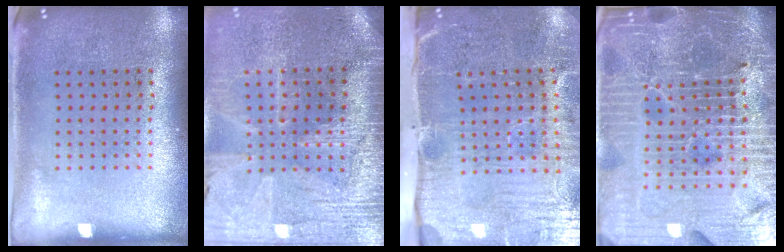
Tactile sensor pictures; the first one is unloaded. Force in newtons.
{"total": 3.5, "press": 3.3, "slide": 1.3}
{"total": 5.4, "press": 4.4, "slide": 3.2}
{"total": 6.7, "press": 5.9, "slide": 3.1}